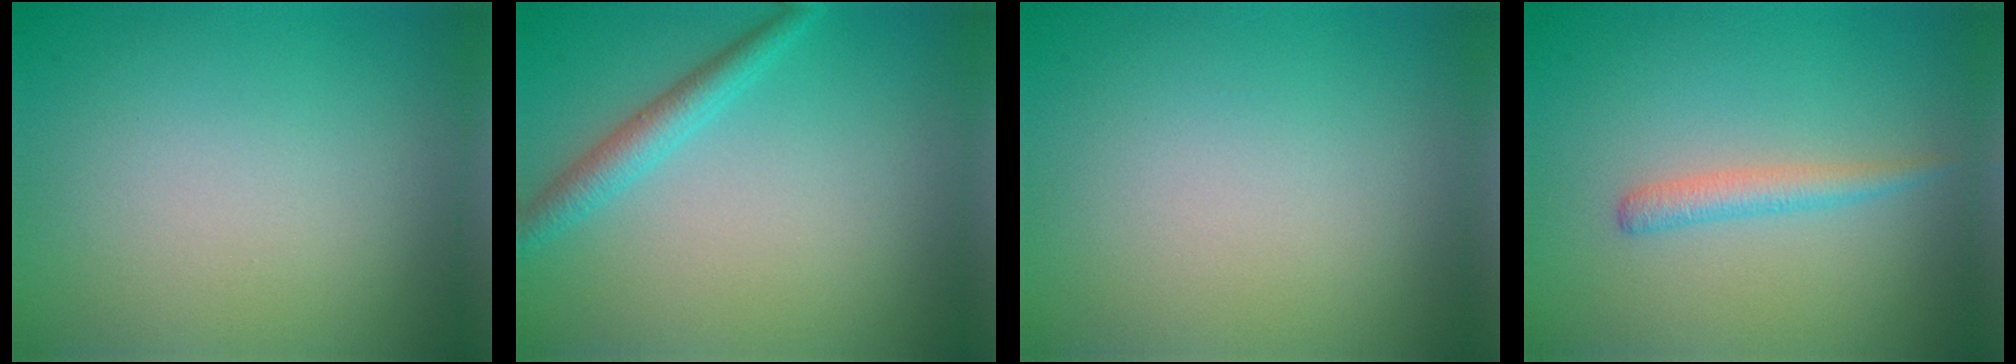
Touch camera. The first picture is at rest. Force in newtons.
{"total": 2.2, "press": 2.2, "slide": 0.1}
{"total": 0.0}
{"total": 1.7, "press": 1.7, "slide": 0.1}